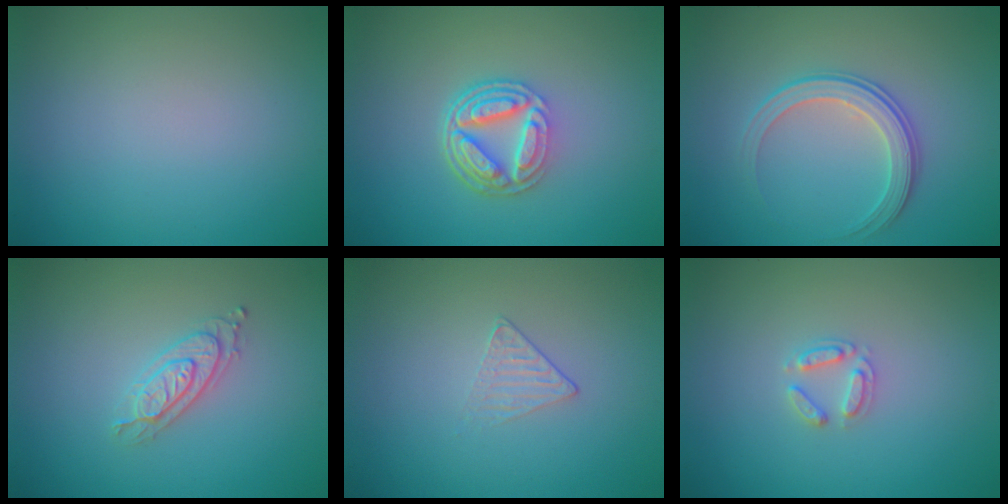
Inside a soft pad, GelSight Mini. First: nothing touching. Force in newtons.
{"total": 5.2, "press": 3.8, "slide": 3.5}
{"total": 3.1, "press": 2.7, "slide": 1.4}
{"total": 2.4, "press": 2.2, "slide": 0.9}
{"total": 1.1, "press": 0.5, "slide": 1.0}
{"total": 1.7, "press": 1.7, "slide": 0.2}